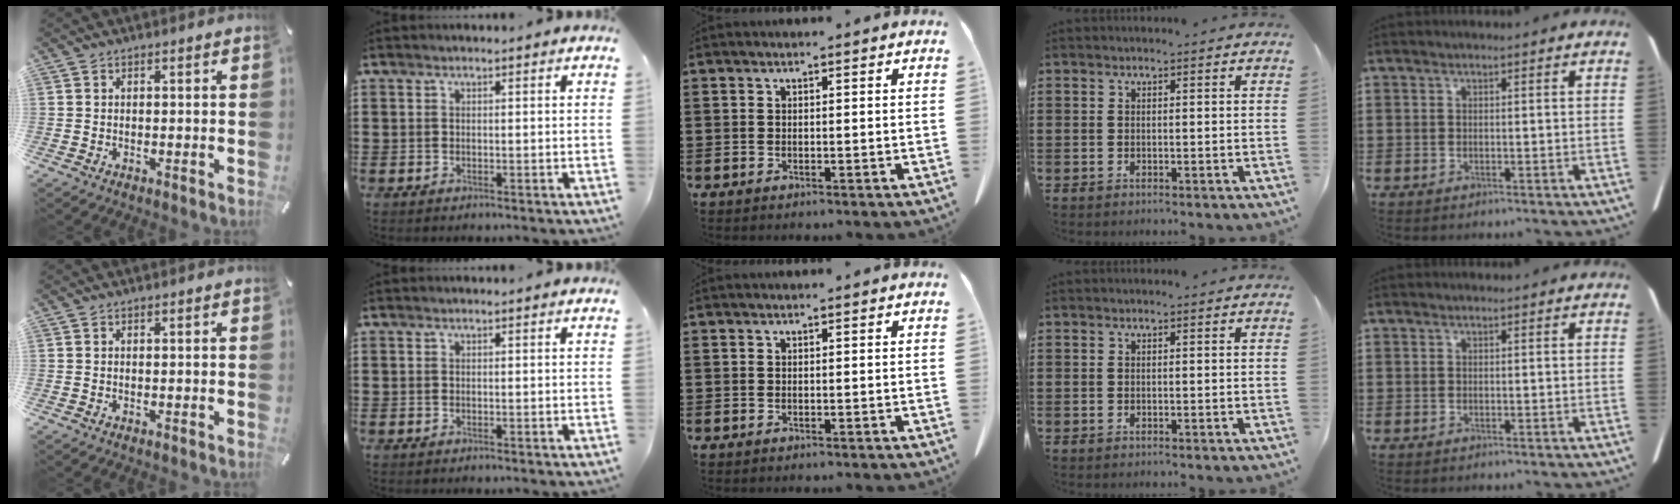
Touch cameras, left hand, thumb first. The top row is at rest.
{}